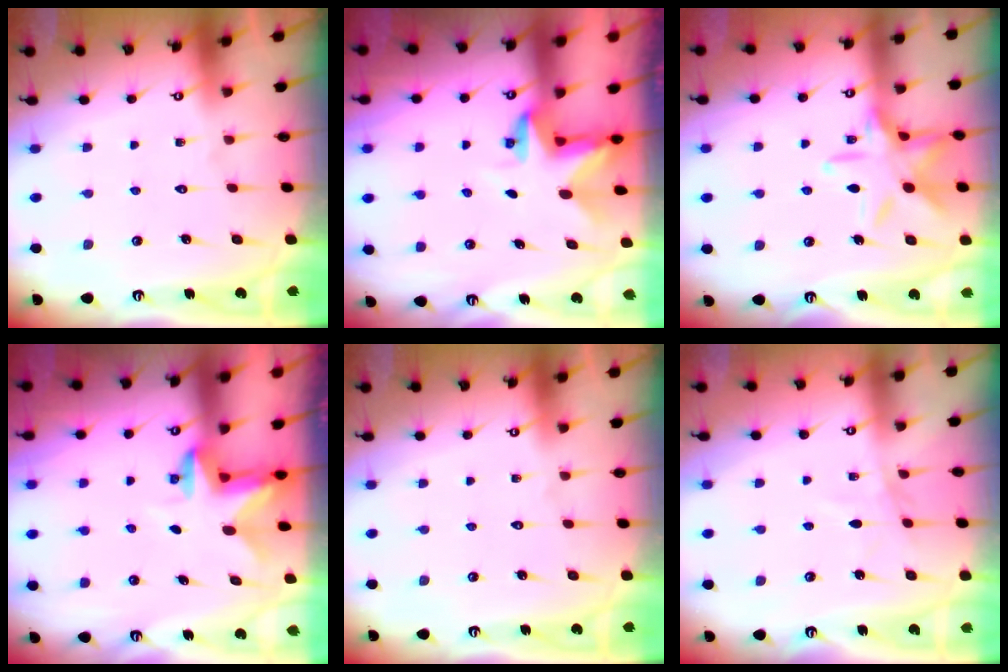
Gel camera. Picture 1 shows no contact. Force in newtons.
{"total": 2.9, "press": 2.9, "slide": 0.2}
{"total": 14.0, "press": 14.0, "slide": 0.9}
{"total": 2.8, "press": 2.7, "slide": 0.5}
{"total": 0.0}
{"total": 2.9, "press": 2.9, "slide": 0.4}